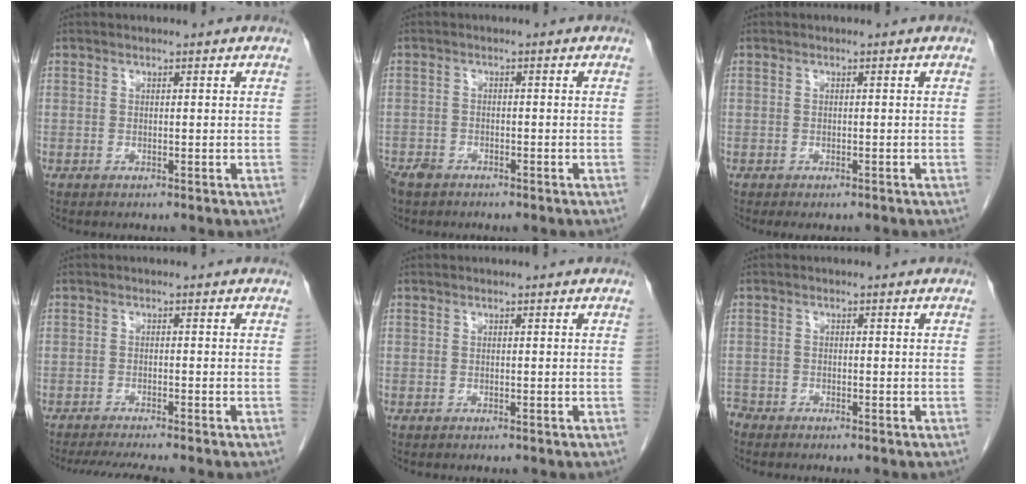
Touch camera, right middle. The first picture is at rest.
{"total": 3.3, "force": [-2.7, 1.6, 1.1], "torque": [-0.024, -0.001, -0.044]}
{"total": 1.9, "force": [-1.6, 0.7, 0.8], "torque": [-0.007, -0.004, -0.019]}
{"total": 6.6, "force": [-5.8, -0.4, 3.2], "torque": [-0.042, -0.015, -0.093]}
{"total": 0.0}
{"total": 1.8, "force": [-1.7, 0.4, -0.1], "torque": [0.000, -0.004, -0.031]}